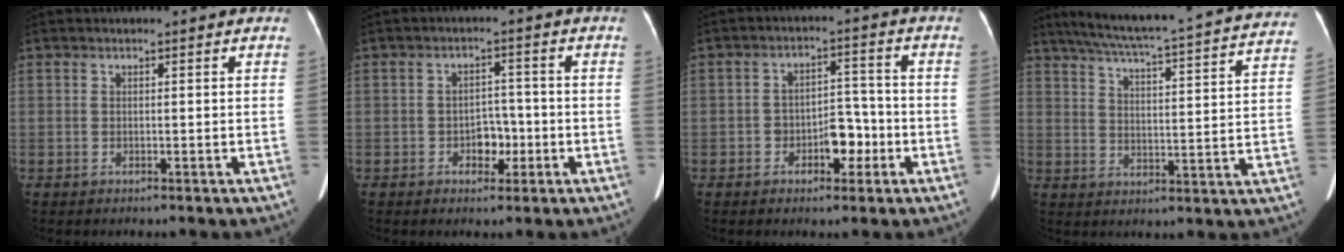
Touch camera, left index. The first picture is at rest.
{"total": 3.7, "force": [-1.5, 2.5, 2.3], "torque": [-0.032, 0.005, -0.024]}
{"total": 5.4, "force": [-2.4, 3.1, 3.8], "torque": [-0.056, 0.018, -0.037]}
{"total": 27.6, "force": [24.8, 1.5, 11.9], "torque": [-0.192, -0.035, 0.309]}